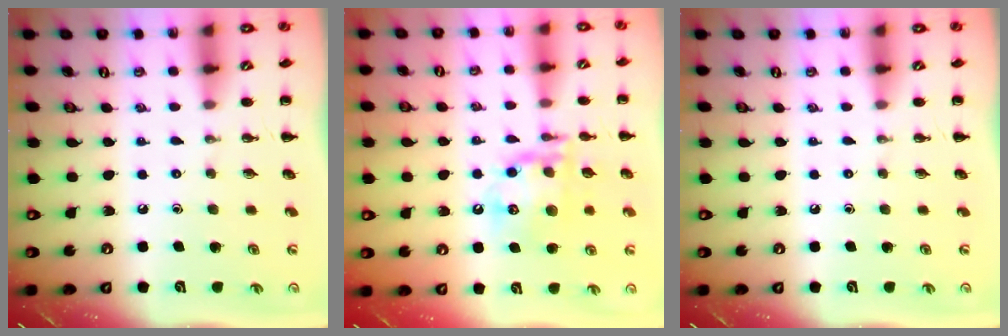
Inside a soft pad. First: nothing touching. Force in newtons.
{"total": 16.3, "press": 16.1, "slide": 2.5}
{"total": 0.0}